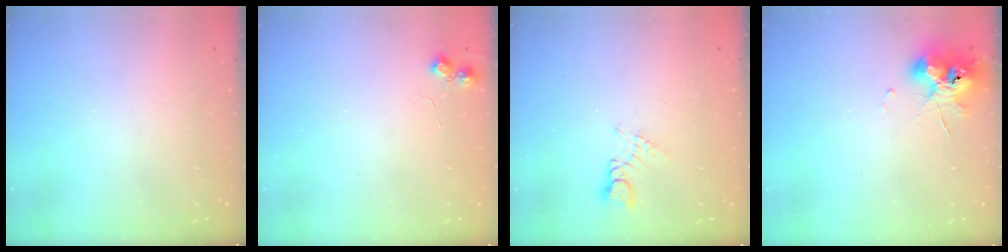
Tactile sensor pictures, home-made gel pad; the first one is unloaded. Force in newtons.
{"total": 5.1, "press": 5.0, "slide": 0.9}
{"total": 2.0, "press": 2.0, "slide": 0.2}
{"total": 9.5, "press": 9.4, "slide": 0.9}